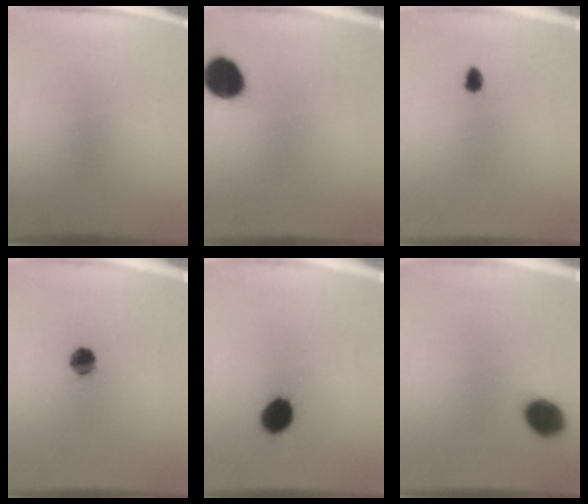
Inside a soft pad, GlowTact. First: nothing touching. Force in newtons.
{"total": 9.2}
{"total": 1.4}
{"total": 5.0}
{"total": 6.4}
{"total": 8.1}